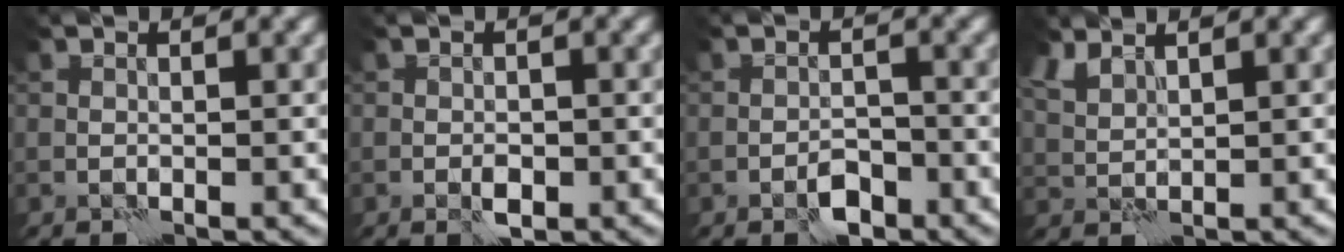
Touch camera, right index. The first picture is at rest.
{"total": 1.3, "force": [-0.6, 0.6, 1.0], "torque": [-0.015, 0.000, -0.011]}
{"total": 2.1, "force": [-1.6, 0.9, 1.0], "torque": [-0.013, 0.005, -0.029]}
{"total": 1.8, "force": [1.7, 0.3, 0.4], "torque": [-0.019, 0.002, 0.041]}